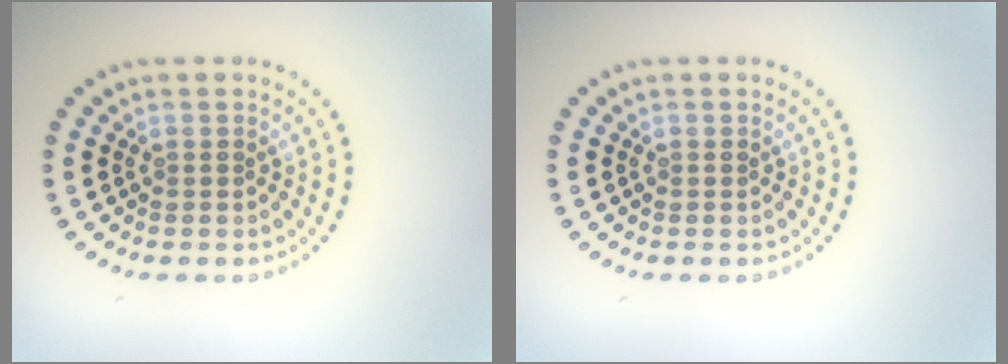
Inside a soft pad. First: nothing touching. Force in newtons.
{"total": 0.0}